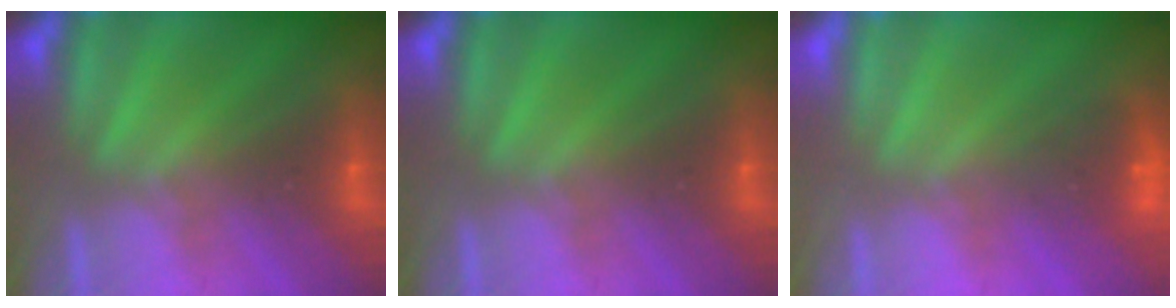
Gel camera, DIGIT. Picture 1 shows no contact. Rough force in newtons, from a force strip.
{"total": 0.0}
{"total": 4.6}